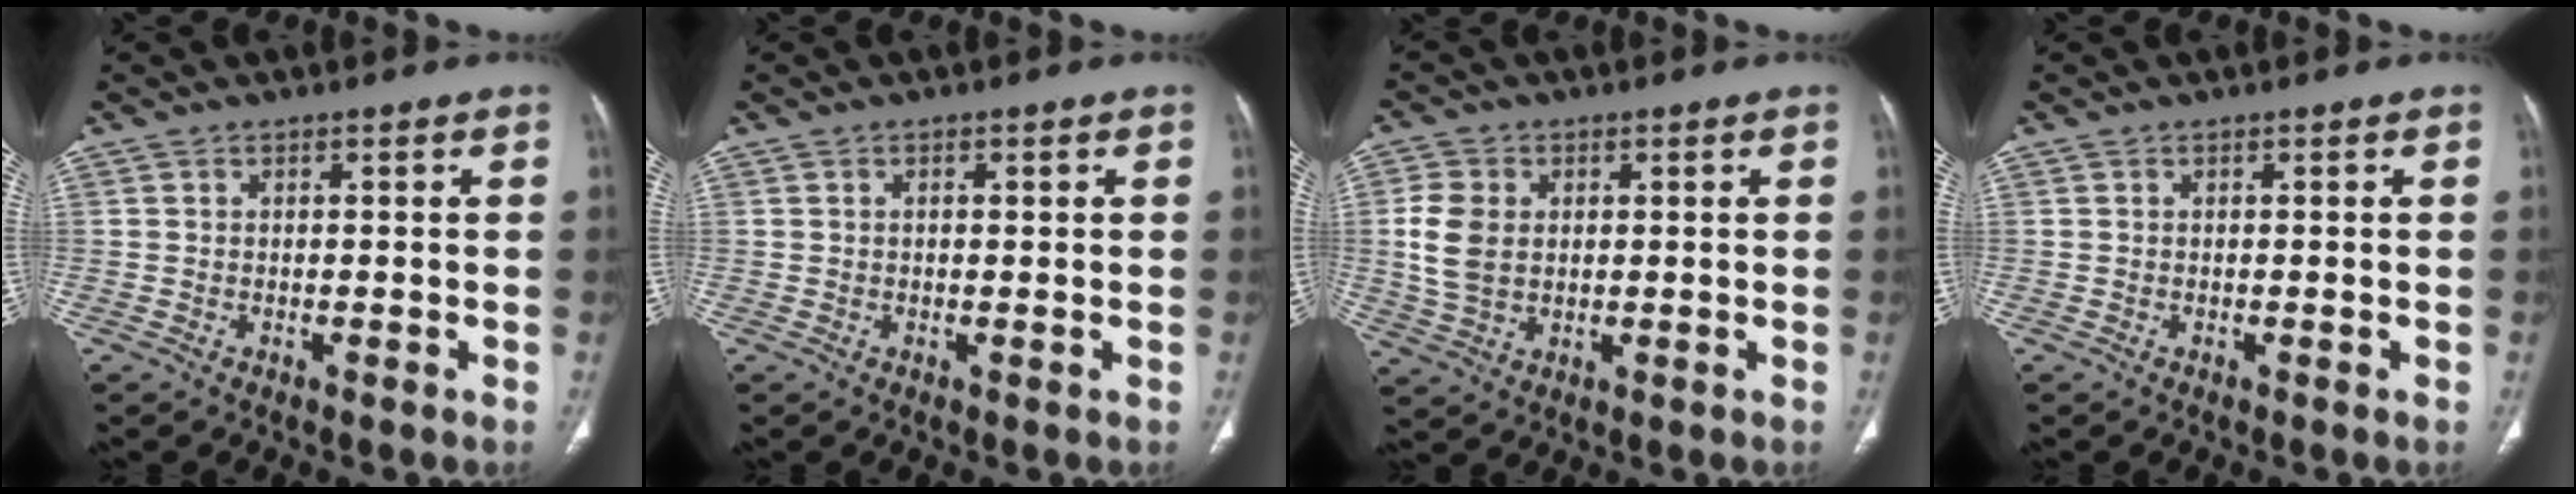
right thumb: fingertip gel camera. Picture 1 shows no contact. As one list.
[{"total": 0.7, "force": [0.2, 0.2, 0.6], "torque": [-0.015, 0.000, 0.003]}, {"total": 7.5, "force": [1.0, 5.5, 5.0], "torque": [-0.102, -0.001, 0.023]}, {"total": 0.0}]